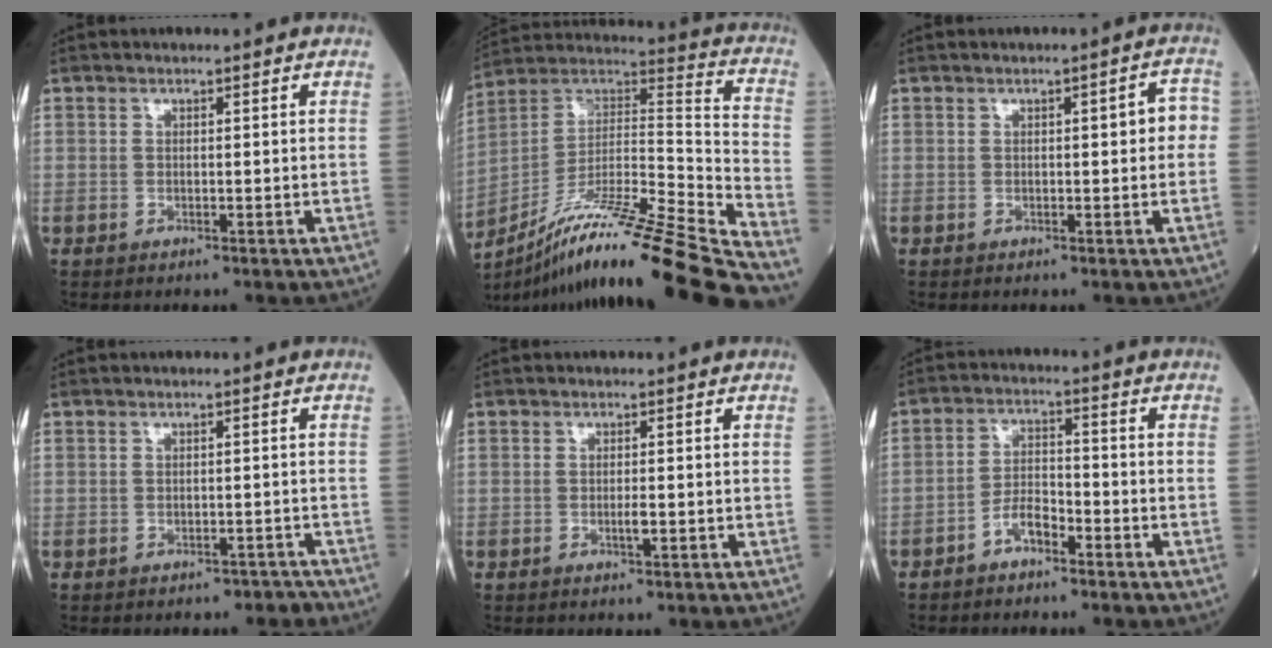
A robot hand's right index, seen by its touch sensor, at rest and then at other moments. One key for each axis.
{"total": 28.3, "fx": -22.6, "fy": -1.3, "fz": 17.0, "tx": -0.242, "ty": -0.023, "tz": -0.377}
{"total": 3.3, "fx": 0.1, "fy": 1.0, "fz": 3.1, "tx": -0.032, "ty": 0.012, "tz": -0.002}
{"total": 3.3, "fx": -3.0, "fy": 1.4, "fz": 0.1, "tx": 0.001, "ty": 0.002, "tz": -0.035}
{"total": 1.1, "fx": -0.4, "fy": 0.1, "fz": 1.0, "tx": -0.020, "ty": -0.001, "tz": -0.008}
{"total": 4.1, "fx": -2.8, "fy": 1.6, "fz": 2.5, "tx": -0.050, "ty": 0.011, "tz": -0.055}